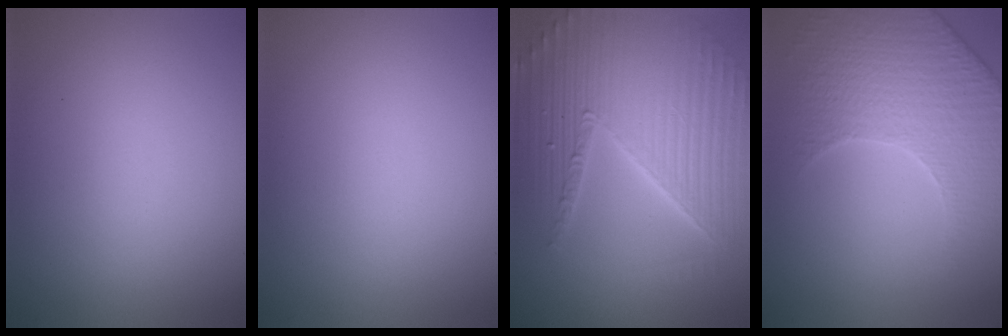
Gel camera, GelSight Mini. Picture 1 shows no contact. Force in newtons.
{"total": 0.0}
{"total": 9.5, "press": 6.0, "slide": 7.4}
{"total": 3.5, "press": 3.3, "slide": 0.9}